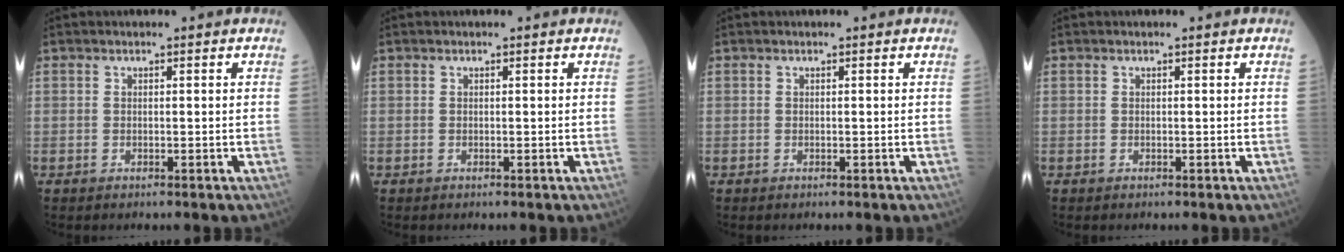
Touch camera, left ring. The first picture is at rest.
{"total": 0.0}
{"total": 0.0}
{"total": 0.0}